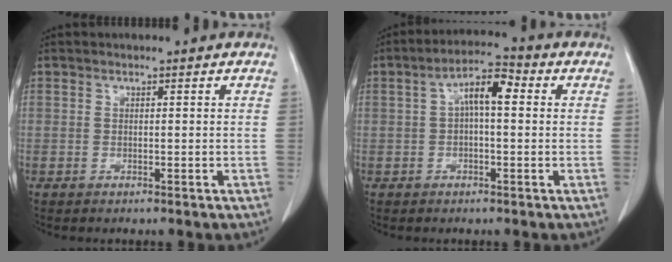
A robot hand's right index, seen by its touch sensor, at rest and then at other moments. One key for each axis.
{"total": 6.2, "fx": 1.0, "fy": 2.0, "fz": 5.8, "tx": -0.104, "ty": 0.027, "tz": 0.013}